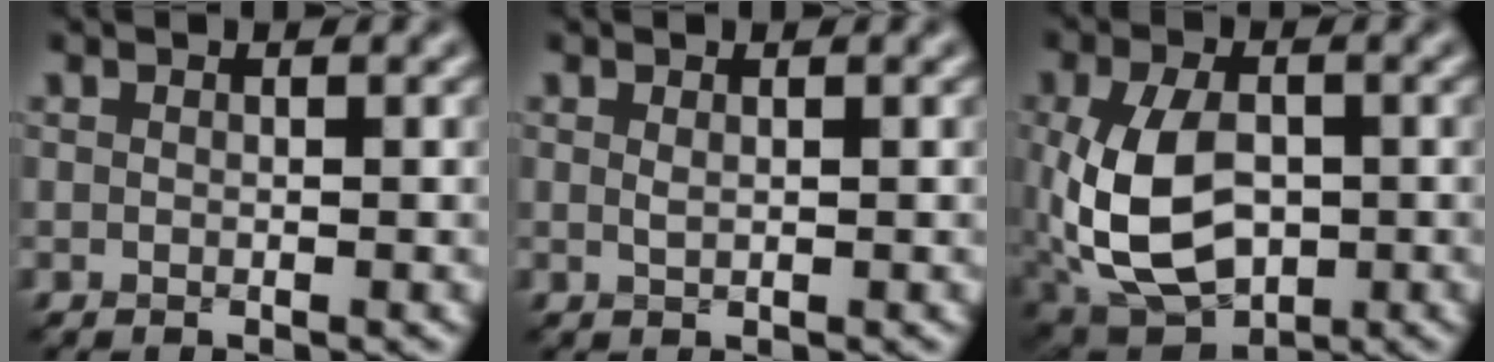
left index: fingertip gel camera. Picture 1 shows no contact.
{"total": 0.6, "force": [0.2, 0.1, 0.5], "torque": [-0.017, 0.000, 0.005]}
{"total": 9.6, "force": [-1.3, 6.0, 7.4], "torque": [-0.170, -0.013, -0.025]}